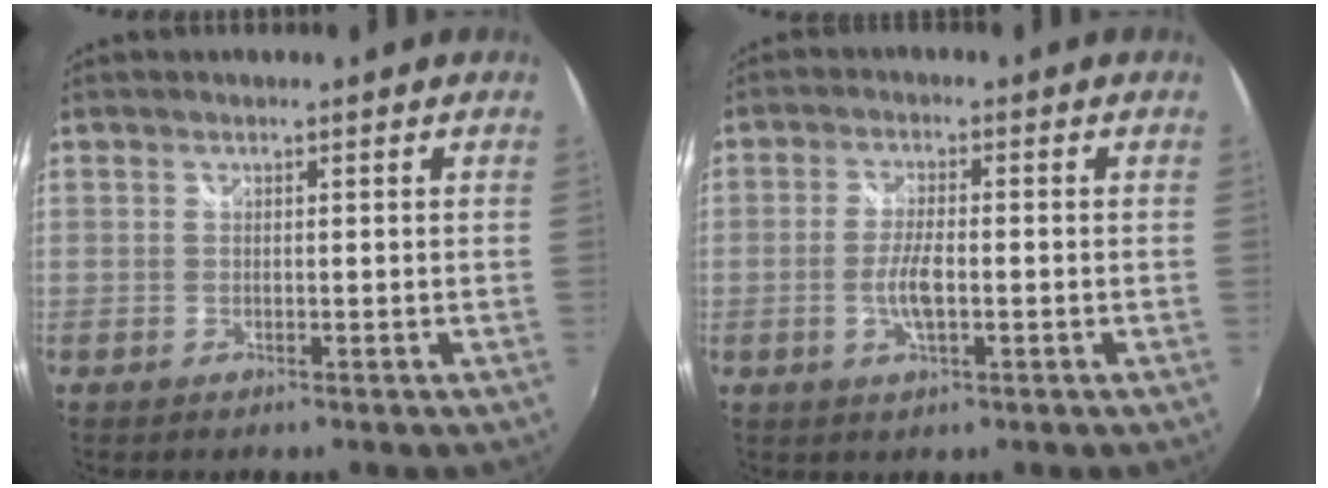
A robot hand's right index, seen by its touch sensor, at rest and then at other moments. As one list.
[{"total": 5.0, "force": [-1.3, 1.4, 4.6], "torque": [-0.095, -0.003, -0.024]}]